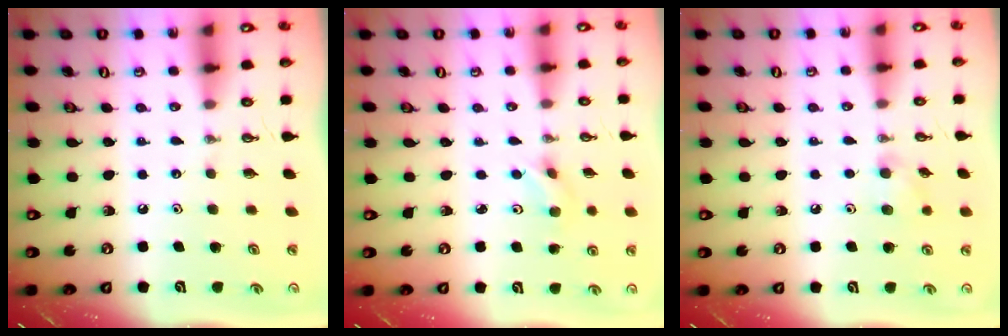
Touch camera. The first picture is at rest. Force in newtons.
{"total": 2.4, "press": 2.4, "slide": 0.1}
{"total": 6.8, "press": 6.8, "slide": 0.8}